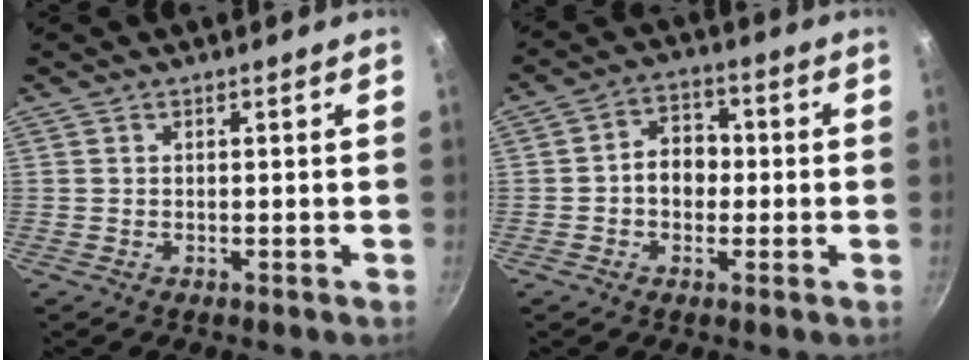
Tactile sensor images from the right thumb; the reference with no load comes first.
{"total": 7.3, "force": [-0.5, 5.7, 4.5], "torque": [-0.030, 0.023, -0.017]}